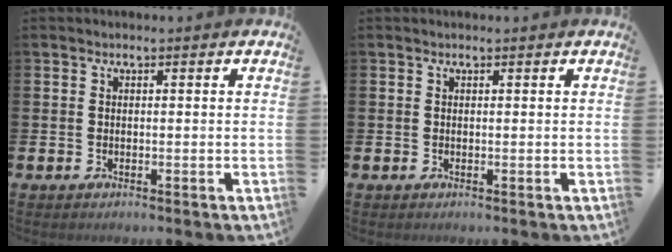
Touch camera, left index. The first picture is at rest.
{"total": 0.0}